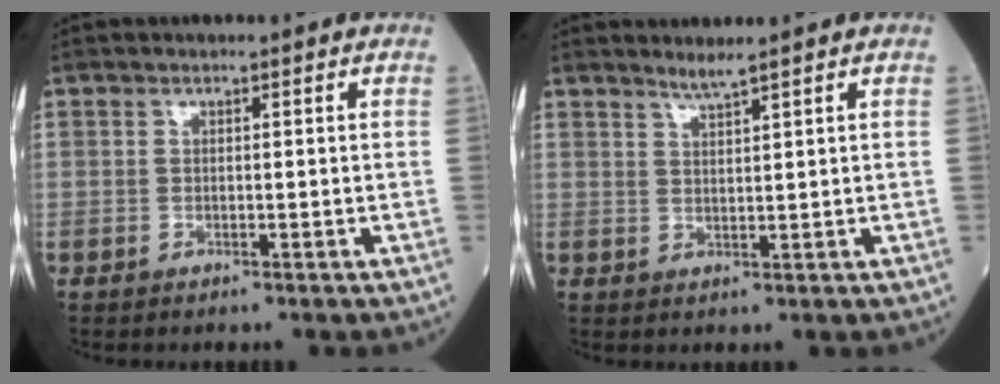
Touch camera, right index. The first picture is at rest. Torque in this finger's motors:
{"motor_torque": [0.12, 0.39, -0.03, 0.01]}